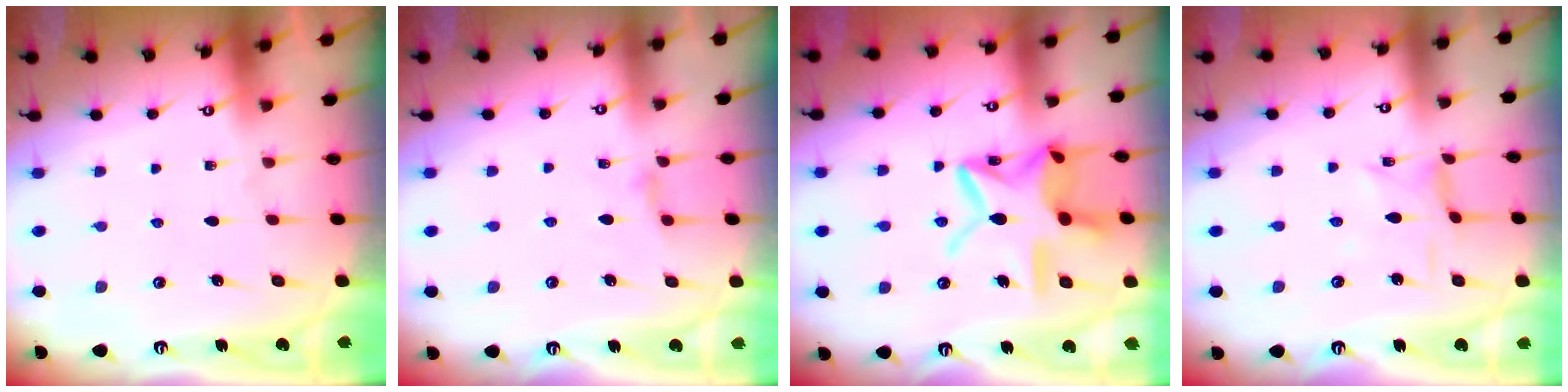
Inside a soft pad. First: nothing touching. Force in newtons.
{"total": 3.3, "press": 3.2, "slide": 0.5}
{"total": 16.5, "press": 16.4, "slide": 1.4}
{"total": 1.2, "press": 1.2, "slide": 0.2}